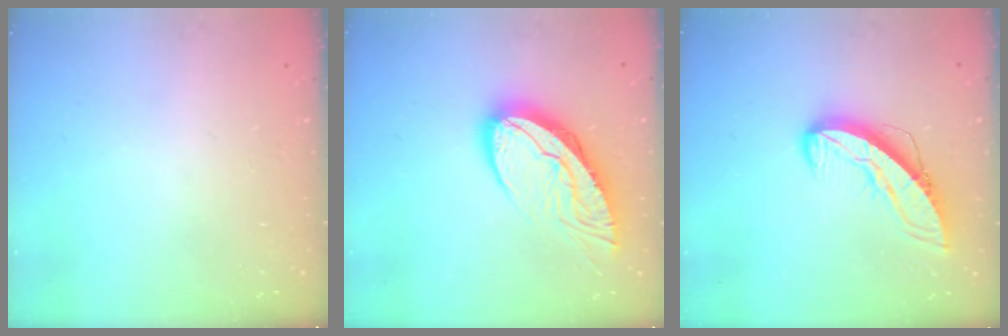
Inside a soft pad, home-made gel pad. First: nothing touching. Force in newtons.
{"total": 16.0, "press": 16.0, "slide": 1.5}
{"total": 9.8, "press": 9.7, "slide": 1.1}